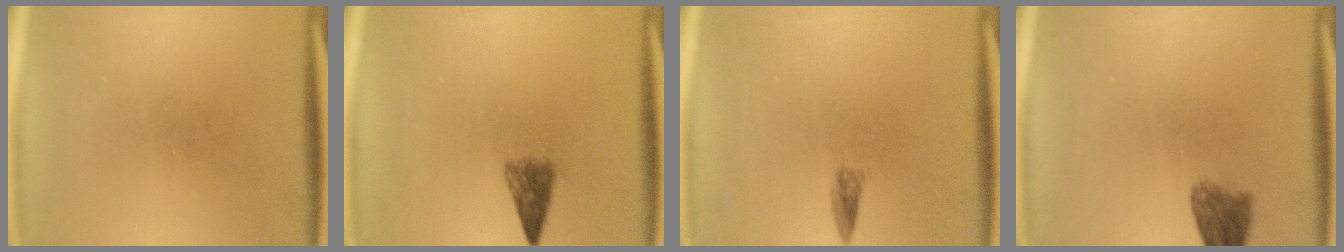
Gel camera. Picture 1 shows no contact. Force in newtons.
{"total": 2.9}
{"total": 1.3}
{"total": 4.1}